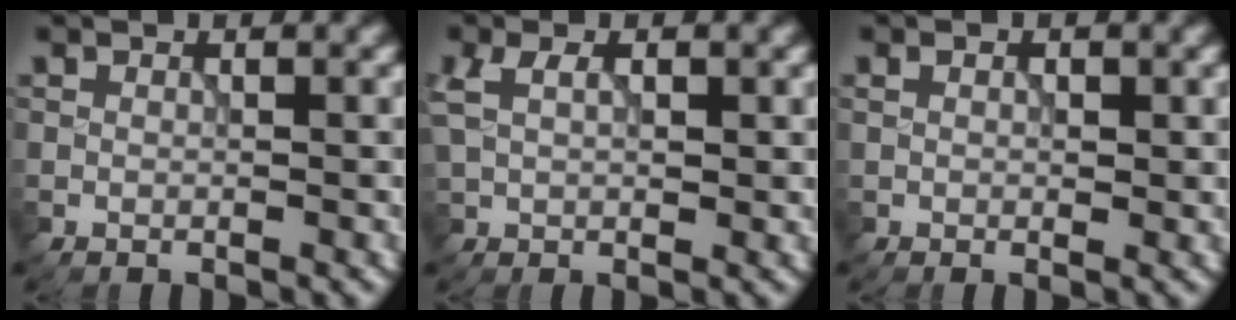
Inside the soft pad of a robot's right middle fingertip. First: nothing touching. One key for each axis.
{"total": 3.2, "fx": 1.0, "fy": 1.7, "fz": 2.5, "tx": -0.057, "ty": 0.004, "tz": 0.022}
{"total": 1.4, "fx": 0.4, "fy": 0.9, "fz": 1.1, "tx": -0.017, "ty": 0.001, "tz": 0.009}